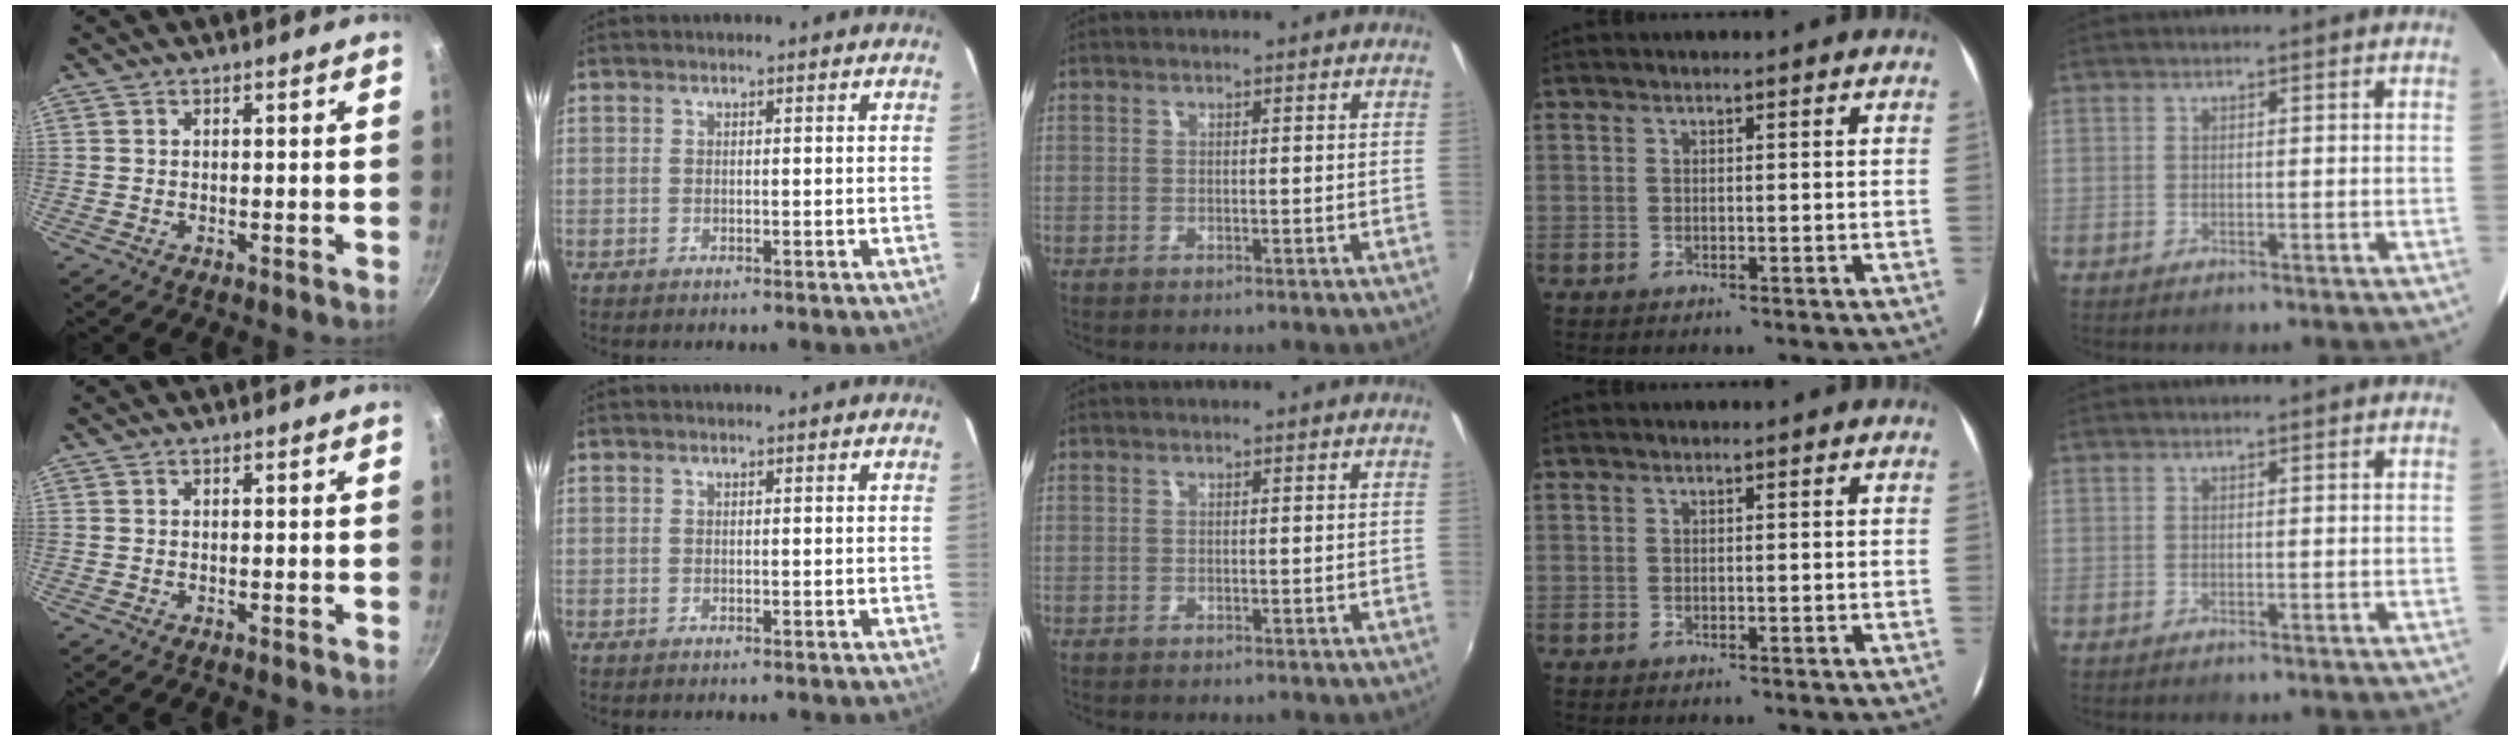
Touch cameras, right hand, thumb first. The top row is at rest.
{}